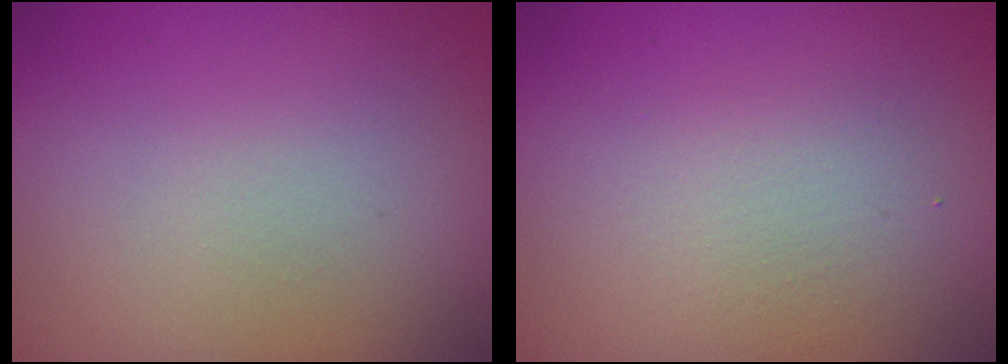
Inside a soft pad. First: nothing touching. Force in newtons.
{"total": 2.2, "press": 2.2, "slide": 0.1}